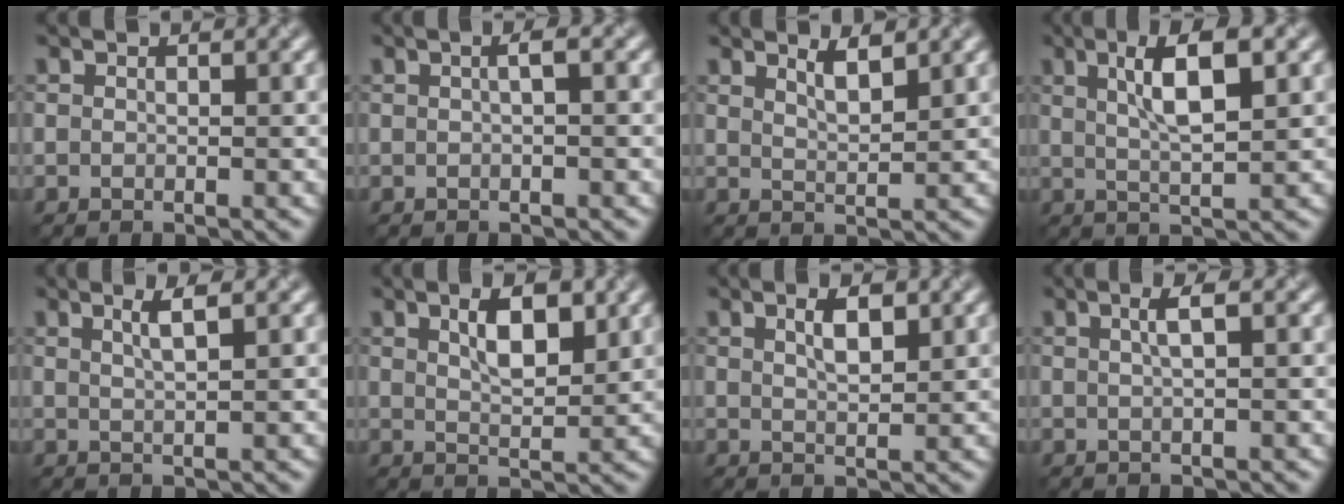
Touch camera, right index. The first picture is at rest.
{"total": 1.7, "force": [0.1, 0.7, 1.6], "torque": [-0.007, 0.013, -0.008]}
{"total": 1.4, "force": [1.1, 0.1, 0.7], "torque": [-0.014, 0.003, 0.029]}
{"total": 4.6, "force": [1.3, 0.7, 4.3], "torque": [-0.086, 0.011, 0.034]}
{"total": 1.4, "force": [0.5, 0.0, 1.2], "torque": [-0.024, 0.009, 0.017]}
{"total": 3.0, "force": [1.4, 0.7, 2.5], "torque": [-0.049, 0.008, 0.034]}
{"total": 1.6, "force": [0.8, 0.3, 1.3], "torque": [-0.026, 0.009, 0.024]}
{"total": 1.4, "force": [0.1, 0.2, 1.3], "torque": [-0.026, 0.011, 0.009]}